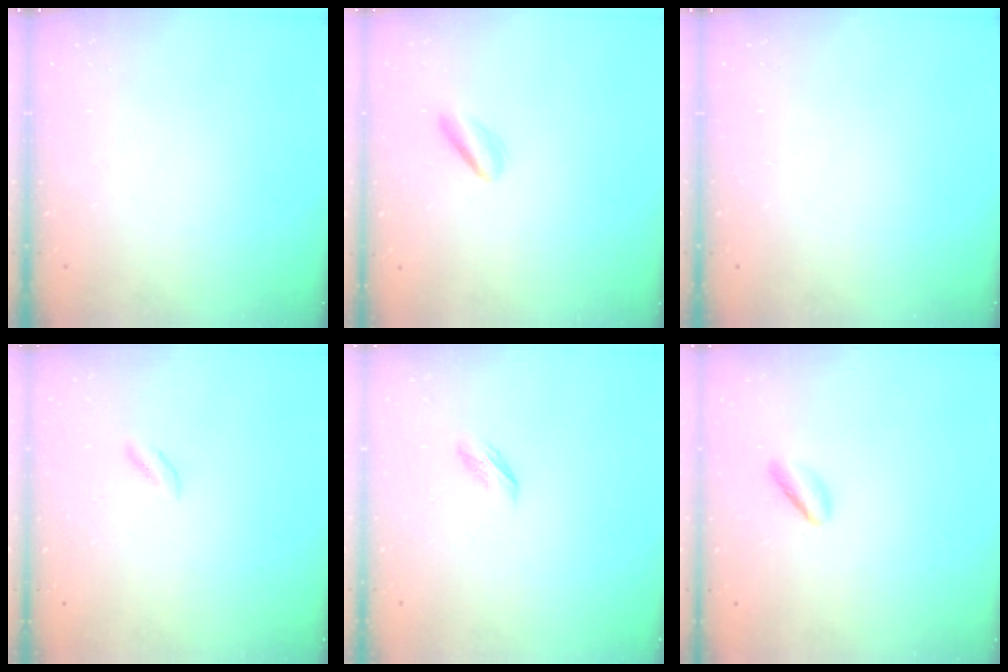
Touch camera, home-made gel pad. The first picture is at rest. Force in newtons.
{"total": 2.4, "press": 2.2, "slide": 0.9}
{"total": 0.0}
{"total": 1.7, "press": 1.4, "slide": 1.0}
{"total": 2.7, "press": 2.6, "slide": 0.8}
{"total": 2.5, "press": 2.4, "slide": 0.8}